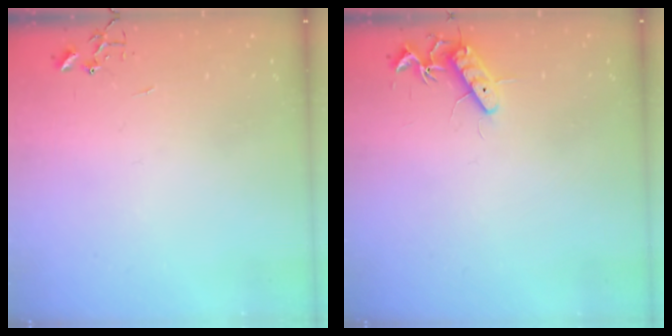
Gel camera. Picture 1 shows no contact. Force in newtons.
{"total": 11.5, "press": 11.5, "slide": 1.0}